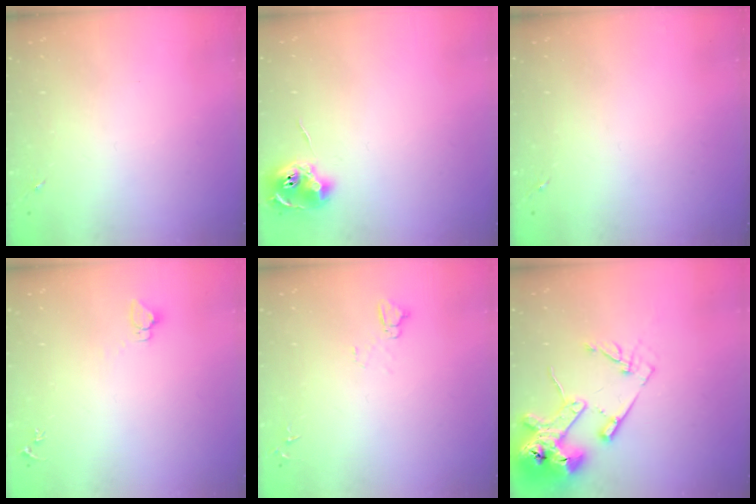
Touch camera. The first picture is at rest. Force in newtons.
{"total": 8.7, "press": 8.7, "slide": 0.4}
{"total": 0.0}
{"total": 2.8, "press": 2.8, "slide": 0.2}
{"total": 4.1, "press": 4.1, "slide": 0.4}
{"total": 16.8, "press": 16.7, "slide": 1.9}